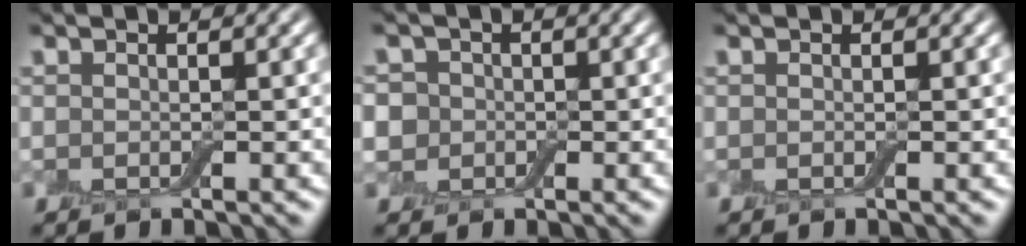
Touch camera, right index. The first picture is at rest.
{"total": 4.3, "force": [0.6, 4.0, 1.6], "torque": [-0.013, 0.023, -0.020]}
{"total": 0.0}